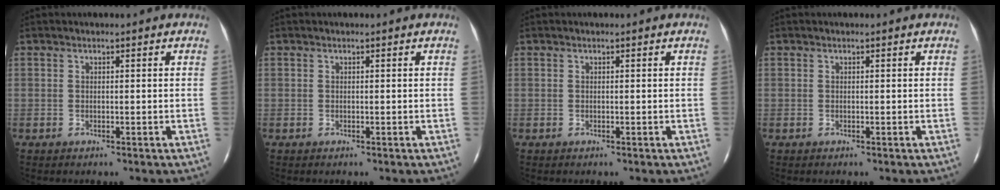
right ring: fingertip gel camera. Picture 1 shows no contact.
{"total": 0.0}
{"total": 0.0}
{"total": 0.0}